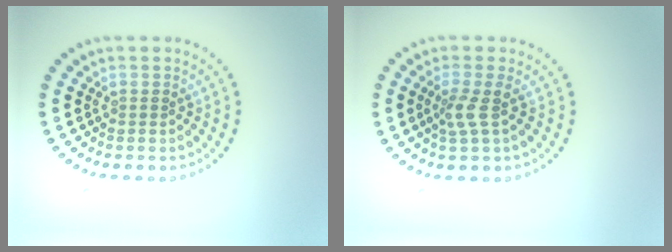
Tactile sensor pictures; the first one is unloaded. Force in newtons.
{"total": 1.9, "press": 1.4, "slide": 1.2}